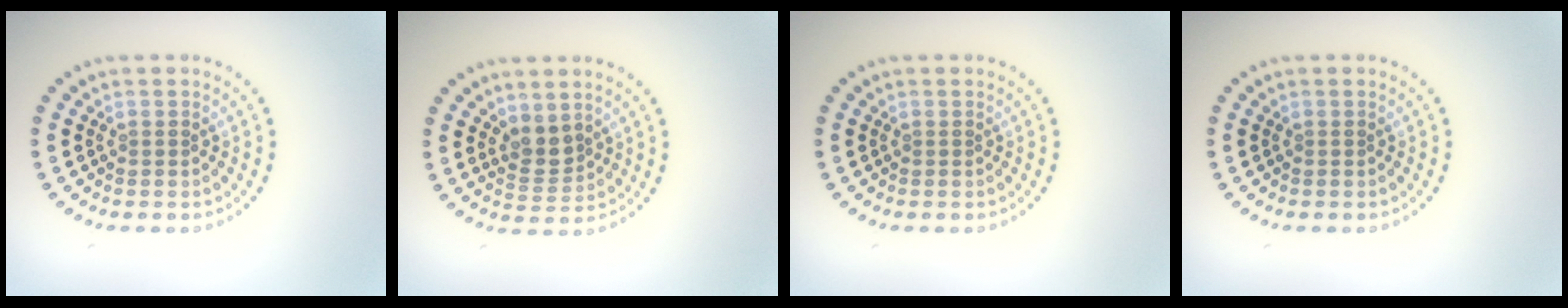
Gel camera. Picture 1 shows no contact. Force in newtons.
{"total": 2.3, "press": 1.9, "slide": 1.3}
{"total": 0.0}
{"total": 0.0}